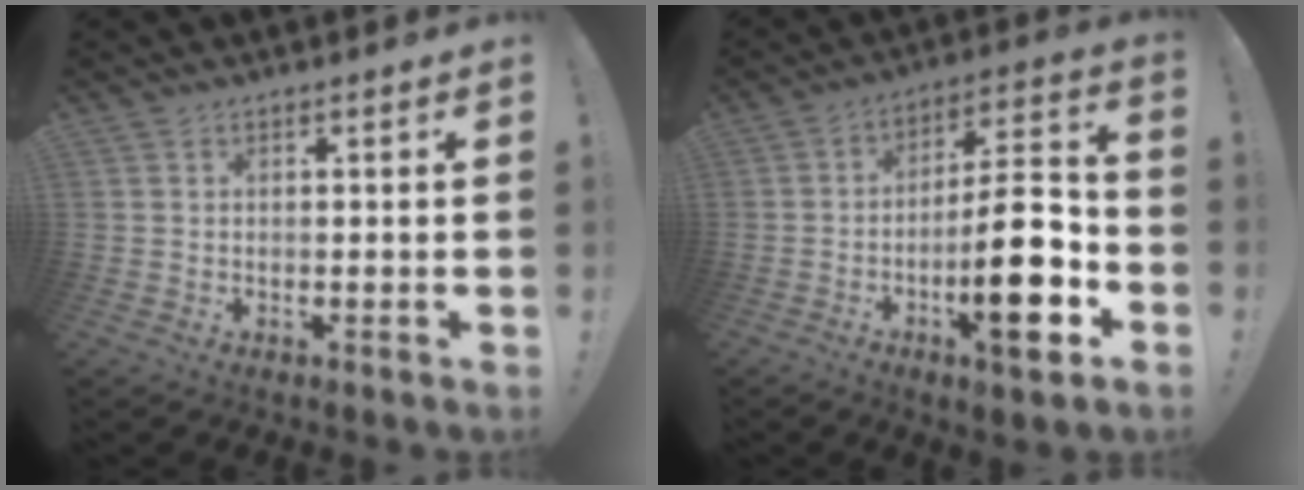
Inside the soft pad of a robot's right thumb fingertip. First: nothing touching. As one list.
[{"total": 18.6, "force": [-6.4, 5.1, 16.7], "torque": [-0.262, 0.034, -0.100]}]